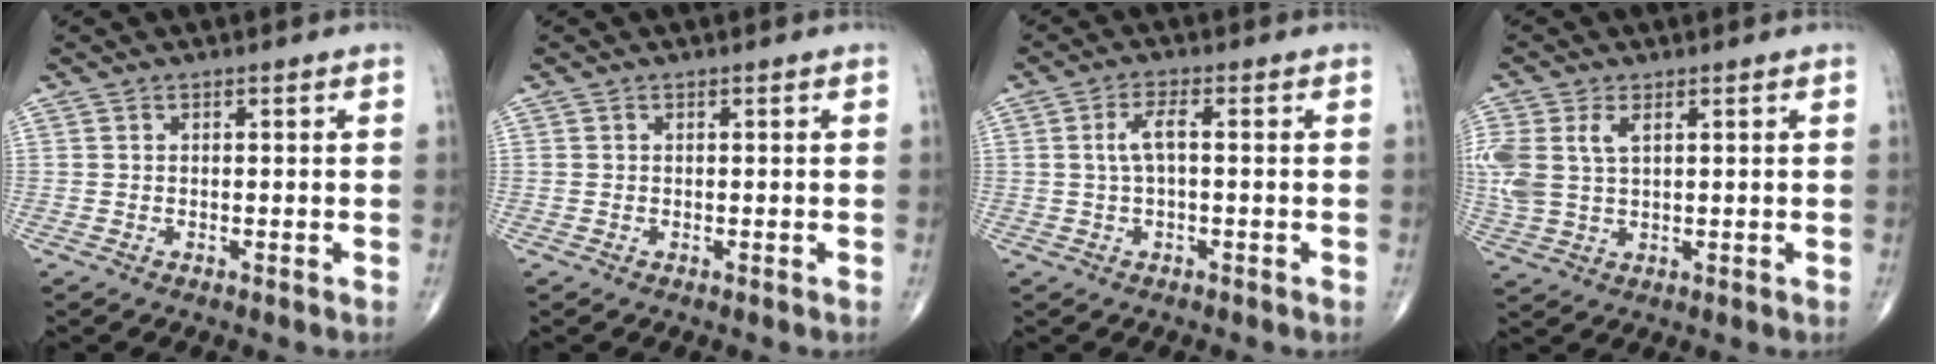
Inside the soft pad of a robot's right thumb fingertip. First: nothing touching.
{"total": 0.0}
{"total": 3.6, "force": [0.2, 1.0, 3.4], "torque": [-0.082, 0.011, 0.002]}
{"total": 8.9, "force": [2.3, 5.2, 6.8], "torque": [-0.176, 0.008, 0.055]}